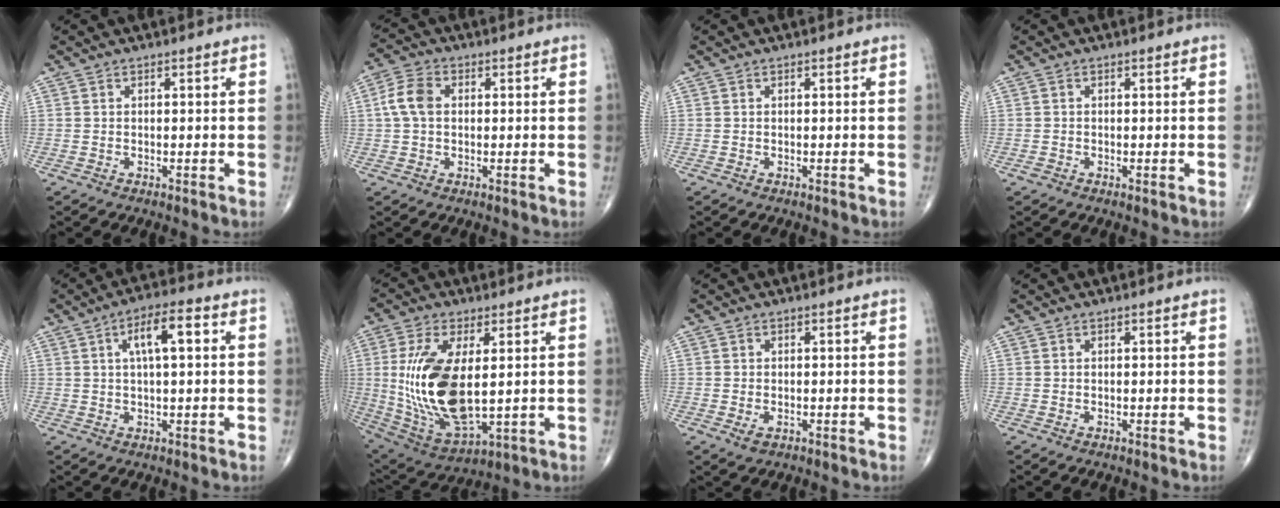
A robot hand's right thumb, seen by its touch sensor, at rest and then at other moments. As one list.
[{"total": 6.0, "force": [0.7, 4.1, 4.3], "torque": [-0.090, 0.015, 0.007]}, {"total": 0.0}, {"total": 0.7, "force": [-0.3, 0.4, 0.5], "torque": [-0.008, -0.002, -0.009]}, {"total": 7.5, "force": [1.9, 2.4, 6.9], "torque": [-0.112, 0.014, 0.028]}, {"total": 18.8, "force": [1.3, 8.6, 16.7], "torque": [-0.338, -0.020, 0.042]}, {"total": 2.0, "force": [-0.7, 1.2, 1.4], "torque": [-0.024, -0.001, -0.009]}, {"total": 0.0}]